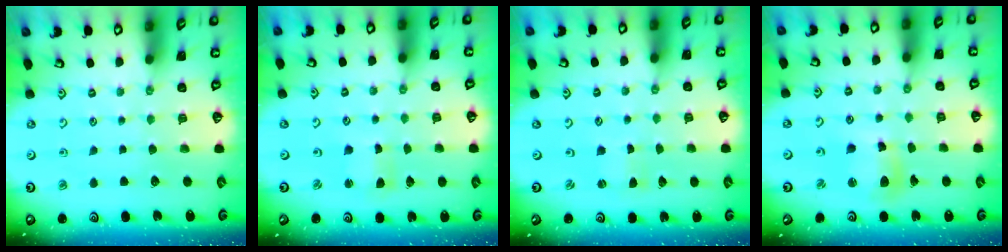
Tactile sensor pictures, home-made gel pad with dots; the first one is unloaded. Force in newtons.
{"total": 2.4, "press": 2.3, "slide": 0.4}
{"total": 0.7, "press": 0.7, "slide": 0.2}
{"total": 10.6, "press": 10.5, "slide": 1.5}